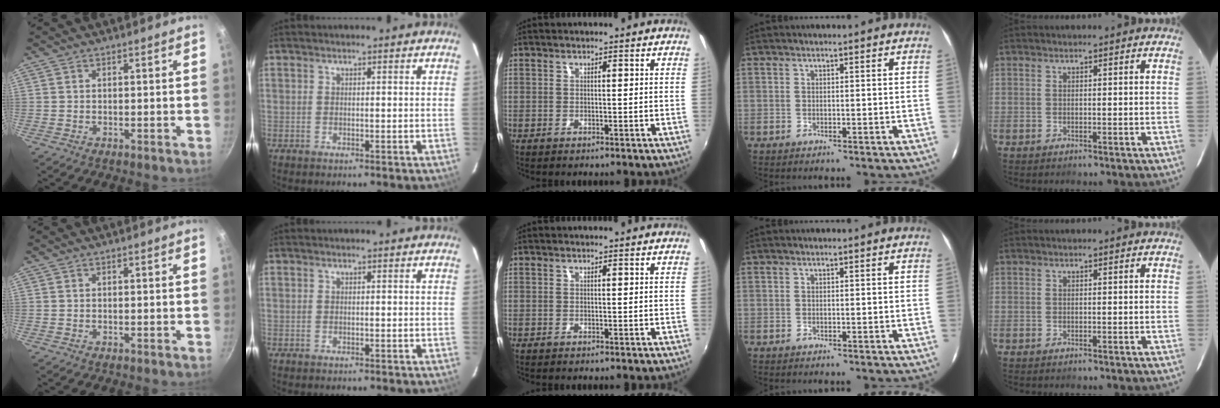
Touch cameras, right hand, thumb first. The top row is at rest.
{}